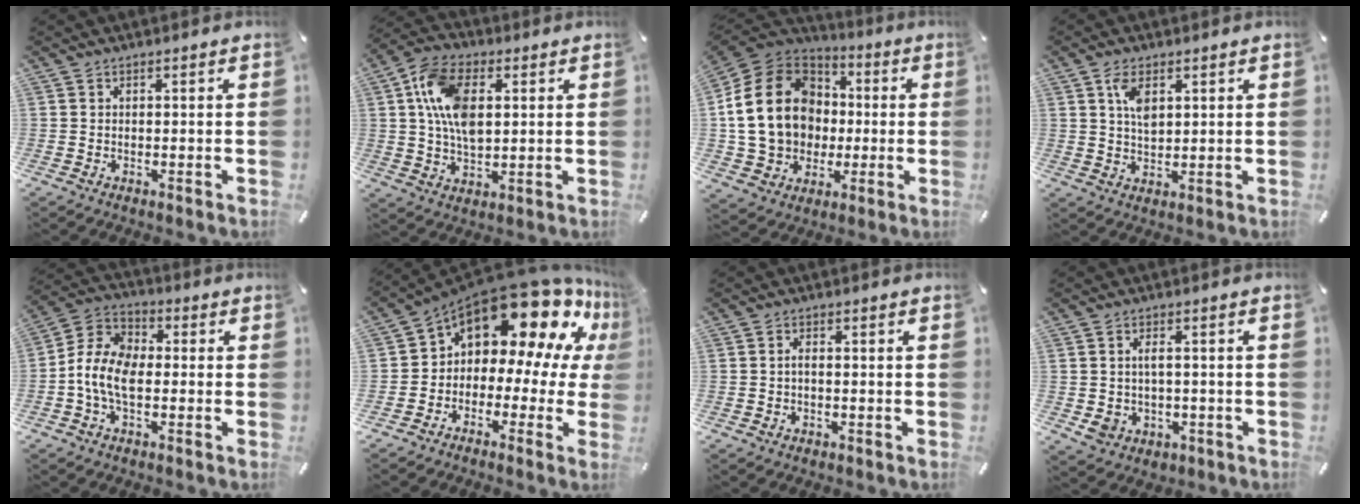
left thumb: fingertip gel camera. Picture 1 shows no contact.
{"total": 12.6, "force": [2.6, 7.9, 9.4], "torque": [-0.201, 0.007, 0.047]}
{"total": 21.8, "force": [0.5, 18.2, 12.0], "torque": [-0.247, 0.018, 0.021]}
{"total": 5.4, "force": [2.2, 3.0, 3.9], "torque": [-0.069, -0.002, 0.036]}
{"total": 9.0, "force": [-3.2, 5.6, 6.3], "torque": [-0.145, 0.010, -0.062]}
{"total": 18.2, "force": [11.6, 9.3, 10.5], "torque": [-0.173, -0.096, 0.195]}
{"total": 1.8, "force": [-0.3, 0.9, 1.4], "torque": [-0.028, 0.003, -0.007]}
{"total": 5.0, "force": [0.0, 4.0, 3.0], "torque": [-0.066, 0.001, -0.002]}